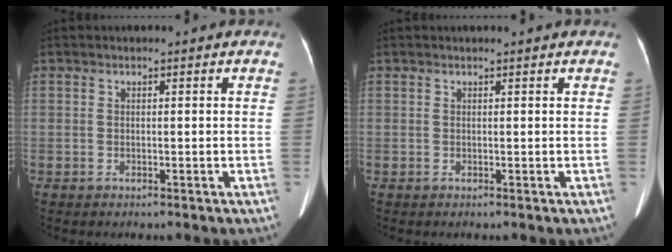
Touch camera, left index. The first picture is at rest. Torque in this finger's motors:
{"motor_torque": [0.02, -0.05, -0.03, -0.01]}